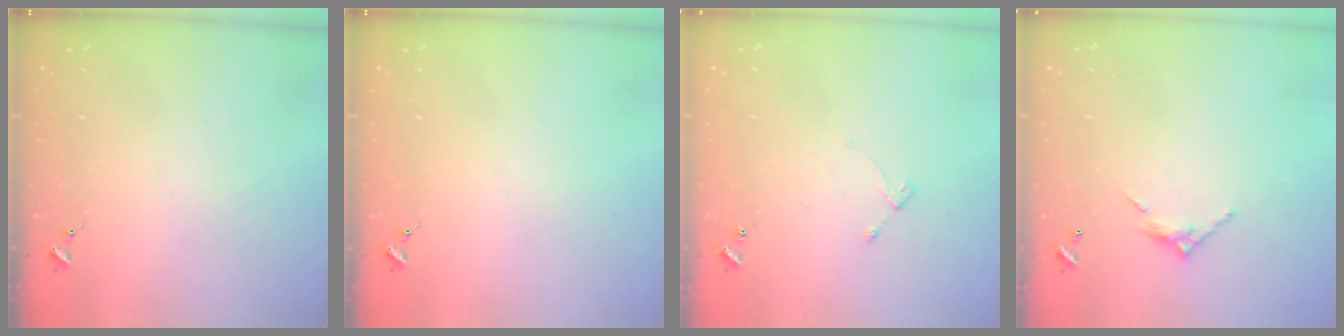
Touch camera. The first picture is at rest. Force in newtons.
{"total": 0.0}
{"total": 4.3, "press": 4.2, "slide": 0.6}
{"total": 6.7, "press": 6.7, "slide": 0.4}